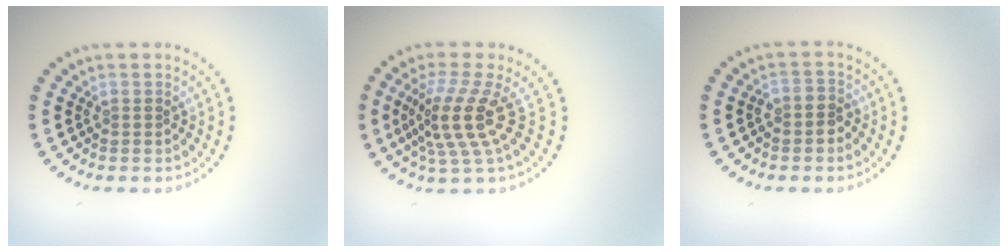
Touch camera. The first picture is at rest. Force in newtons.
{"total": 4.6, "press": 3.3, "slide": 3.3}
{"total": 1.9, "press": 1.7, "slide": 0.7}